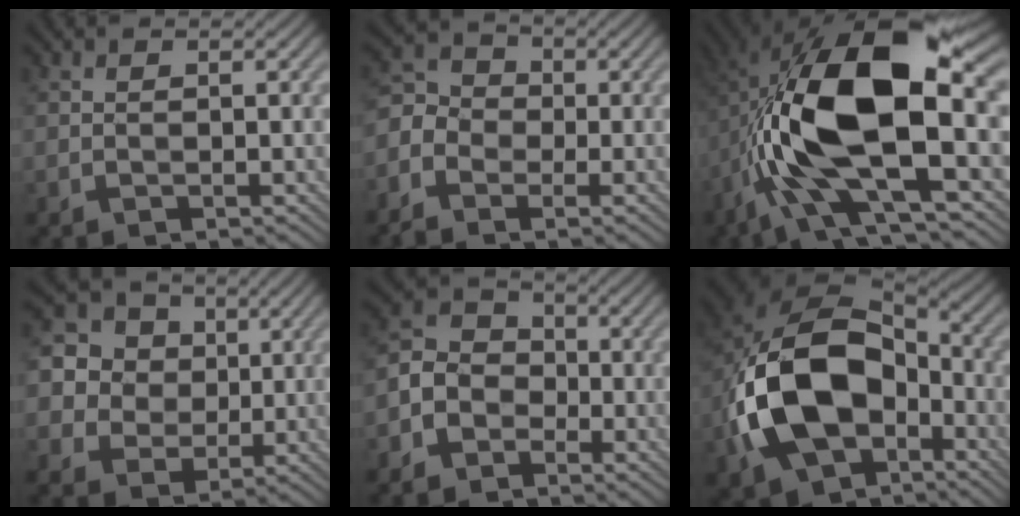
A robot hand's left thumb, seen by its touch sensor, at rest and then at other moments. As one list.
[{"total": 5.5, "force": [-2.5, 4.2, 2.5], "torque": [-0.071, 0.000, -0.058]}, {"total": 17.7, "force": [-1.4, 8.1, 15.7], "torque": [-0.326, 0.012, -0.029]}, {"total": 10.6, "force": [2.8, 9.5, 3.9], "torque": [-0.153, 0.029, 0.060]}, {"total": 5.9, "force": [-2.5, 4.8, 2.4], "torque": [-0.068, 0.005, -0.064]}, {"total": 16.7, "force": [-4.1, 11.2, 11.7], "torque": [-0.263, -0.017, -0.076]}]